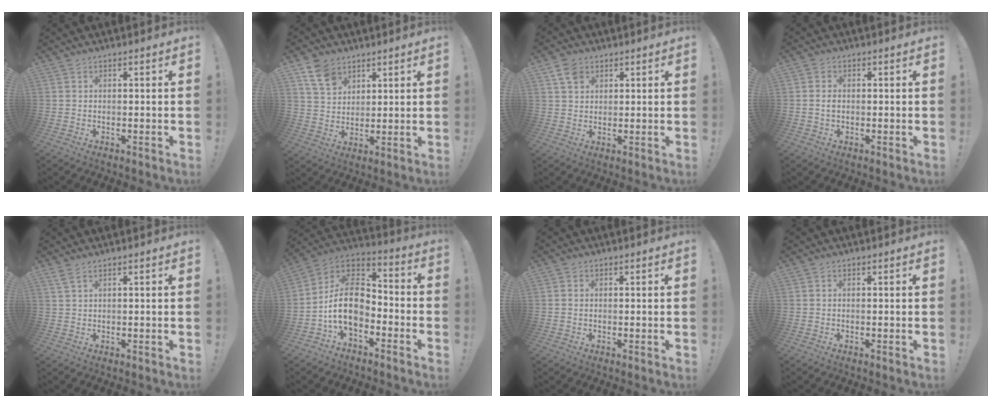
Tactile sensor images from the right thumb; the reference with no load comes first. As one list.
[{"total": 8.8, "force": [5.5, 6.0, 3.3], "torque": [-0.050, -0.027, 0.108]}, {"total": 5.0, "force": [2.9, 3.5, 2.1], "torque": [-0.031, -0.007, 0.054]}, {"total": 1.7, "force": [-0.1, 1.2, 1.2], "torque": [-0.014, 0.003, -0.003]}, {"total": 2.0, "force": [1.2, 0.3, 1.6], "torque": [-0.036, 0.001, 0.022]}, {"total": 15.7, "force": [-4.3, 10.5, 10.9], "torque": [-0.196, 0.024, -0.067]}, {"total": 0.6, "force": [0.1, 0.6, 0.1], "torque": [-0.001, 0.002, 0.003]}, {"total": 0.0}]